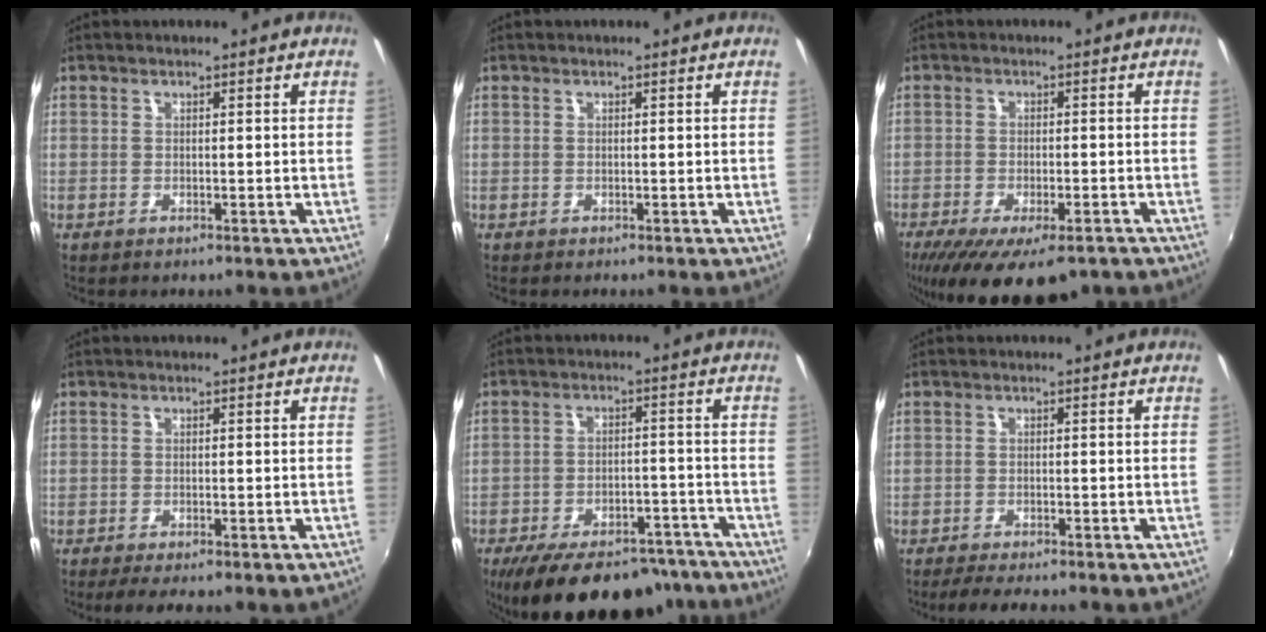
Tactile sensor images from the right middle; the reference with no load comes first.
{"total": 0.0}
{"total": 14.2, "force": [-9.6, 4.9, 9.1], "torque": [-0.183, -0.048, -0.144]}
{"total": 5.9, "force": [-4.4, 0.8, 3.9], "torque": [-0.077, -0.019, -0.060]}
{"total": 21.4, "force": [-17.1, 8.5, 9.8], "torque": [-0.181, 0.003, -0.222]}
{"total": 7.0, "force": [-5.7, 1.2, 3.9], "torque": [-0.085, -0.016, -0.081]}